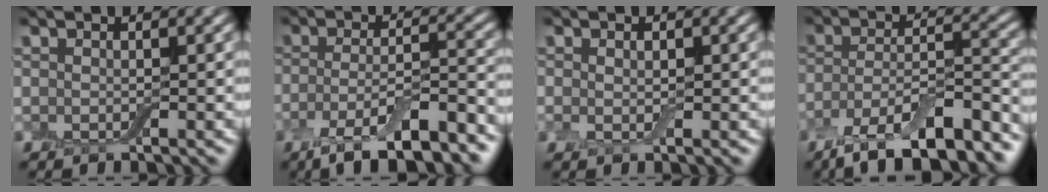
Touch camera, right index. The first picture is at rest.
{"total": 8.7, "force": [-5.5, 2.4, 6.4], "torque": [-0.110, -0.004, -0.099]}
{"total": 1.2, "force": [0.1, 0.6, 1.0], "torque": [-0.017, 0.002, 0.000]}
{"total": 10.3, "force": [-7.5, 3.3, 6.2], "torque": [-0.109, -0.003, -0.129]}